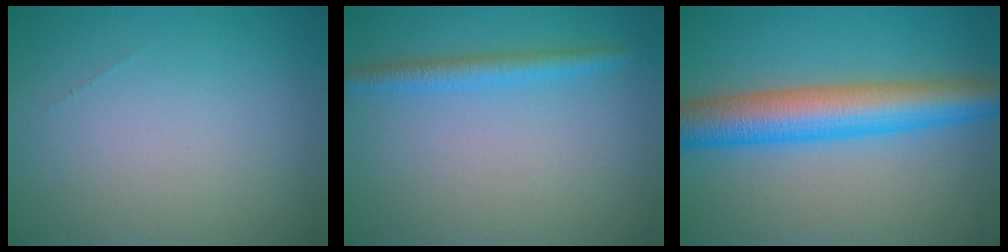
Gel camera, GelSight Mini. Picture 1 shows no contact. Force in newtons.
{"total": 2.2, "press": 2.2, "slide": 0.2}
{"total": 7.7, "press": 7.7, "slide": 0.1}